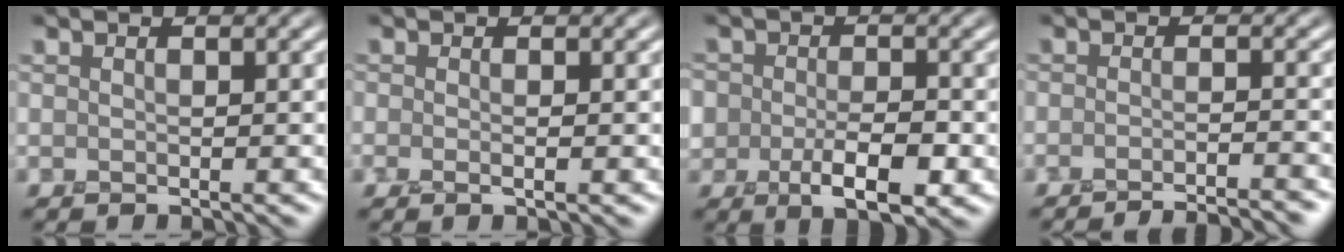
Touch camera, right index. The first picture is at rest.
{"total": 0.6, "force": [0.3, 0.1, 0.6], "torque": [-0.009, 0.000, -0.001]}
{"total": 5.1, "force": [-1.5, 3.3, 3.5], "torque": [-0.056, -0.006, -0.027]}
{"total": 4.6, "force": [-4.2, 0.6, 1.5], "torque": [0.001, 0.004, -0.060]}